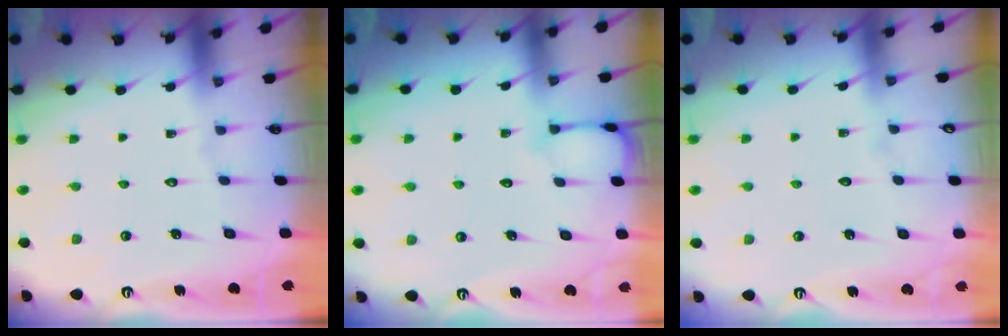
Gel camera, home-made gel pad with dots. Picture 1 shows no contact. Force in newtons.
{"total": 3.8, "press": 3.8, "slide": 0.3}
{"total": 1.8, "press": 1.8, "slide": 0.1}